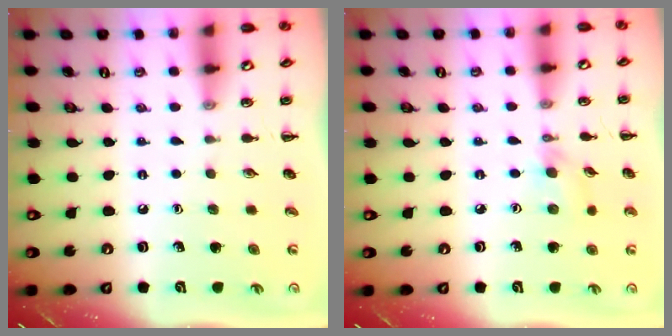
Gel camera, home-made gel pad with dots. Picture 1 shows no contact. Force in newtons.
{"total": 3.5, "press": 3.2, "slide": 1.4}